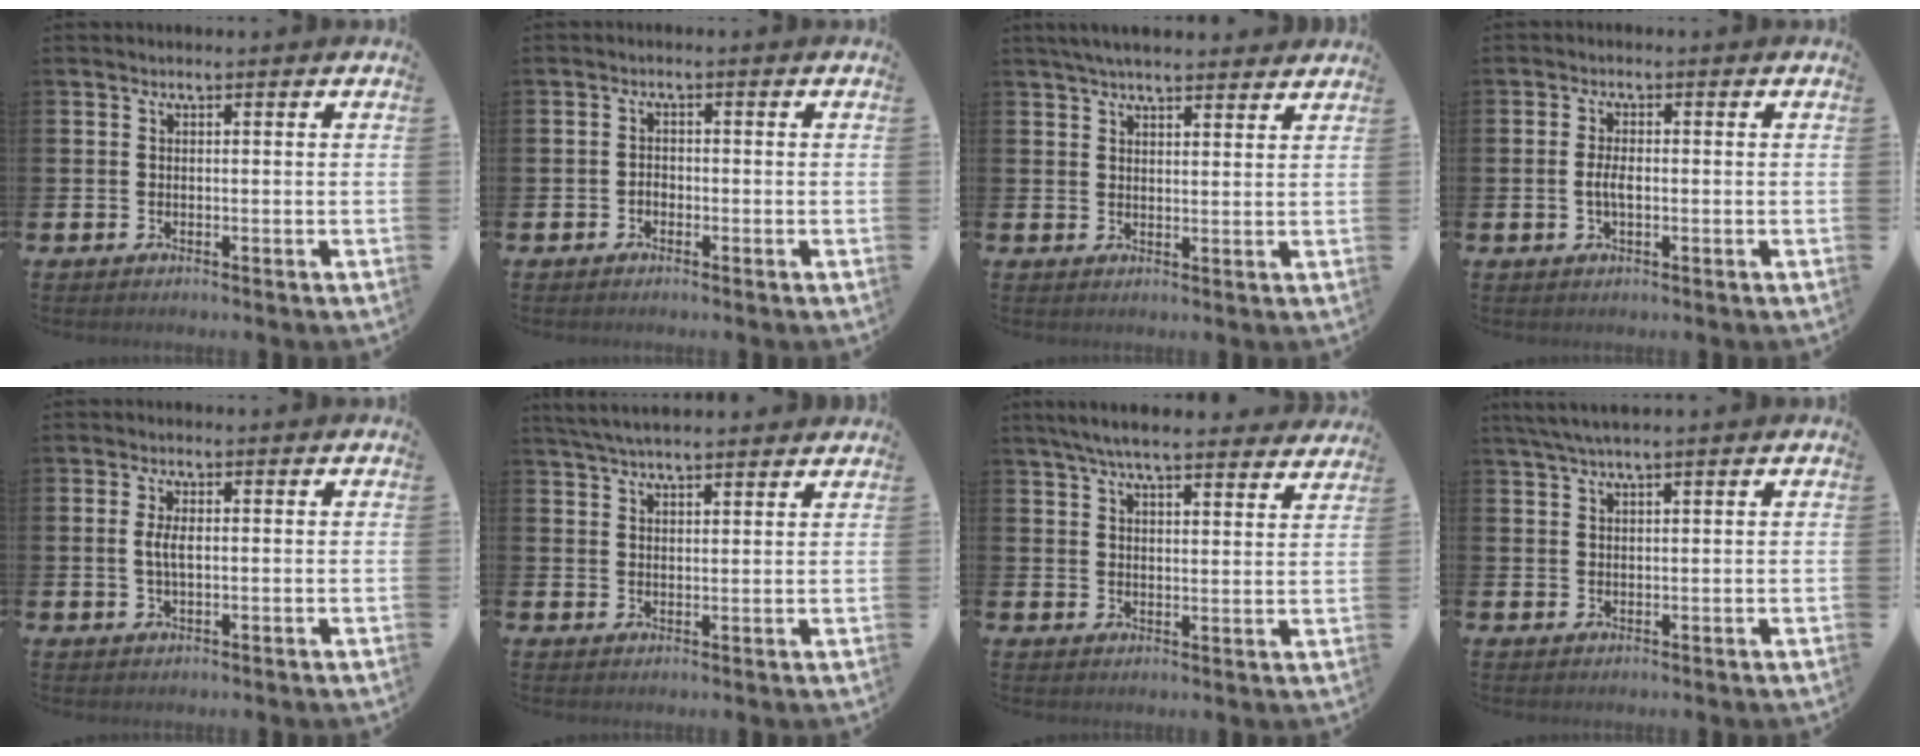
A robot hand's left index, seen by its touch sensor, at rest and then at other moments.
{"total": 1.2, "force": [-0.7, 0.9, 0.4], "torque": [-0.002, -0.001, -0.016]}
{"total": 4.4, "force": [4.1, 0.8, 1.3], "torque": [-0.030, -0.010, 0.076]}
{"total": 2.5, "force": [-0.3, 1.1, 2.3], "torque": [-0.035, -0.001, -0.008]}
{"total": 2.9, "force": [0.2, 1.2, 2.6], "torque": [-0.045, 0.003, 0.000]}
{"total": 4.4, "force": [4.2, 0.6, 1.2], "torque": [-0.039, -0.009, 0.080]}
{"total": 6.5, "force": [6.1, 0.8, 2.2], "torque": [-0.049, -0.028, 0.107]}
{"total": 3.0, "force": [2.5, 0.2, 1.7], "torque": [-0.042, 0.003, 0.046]}